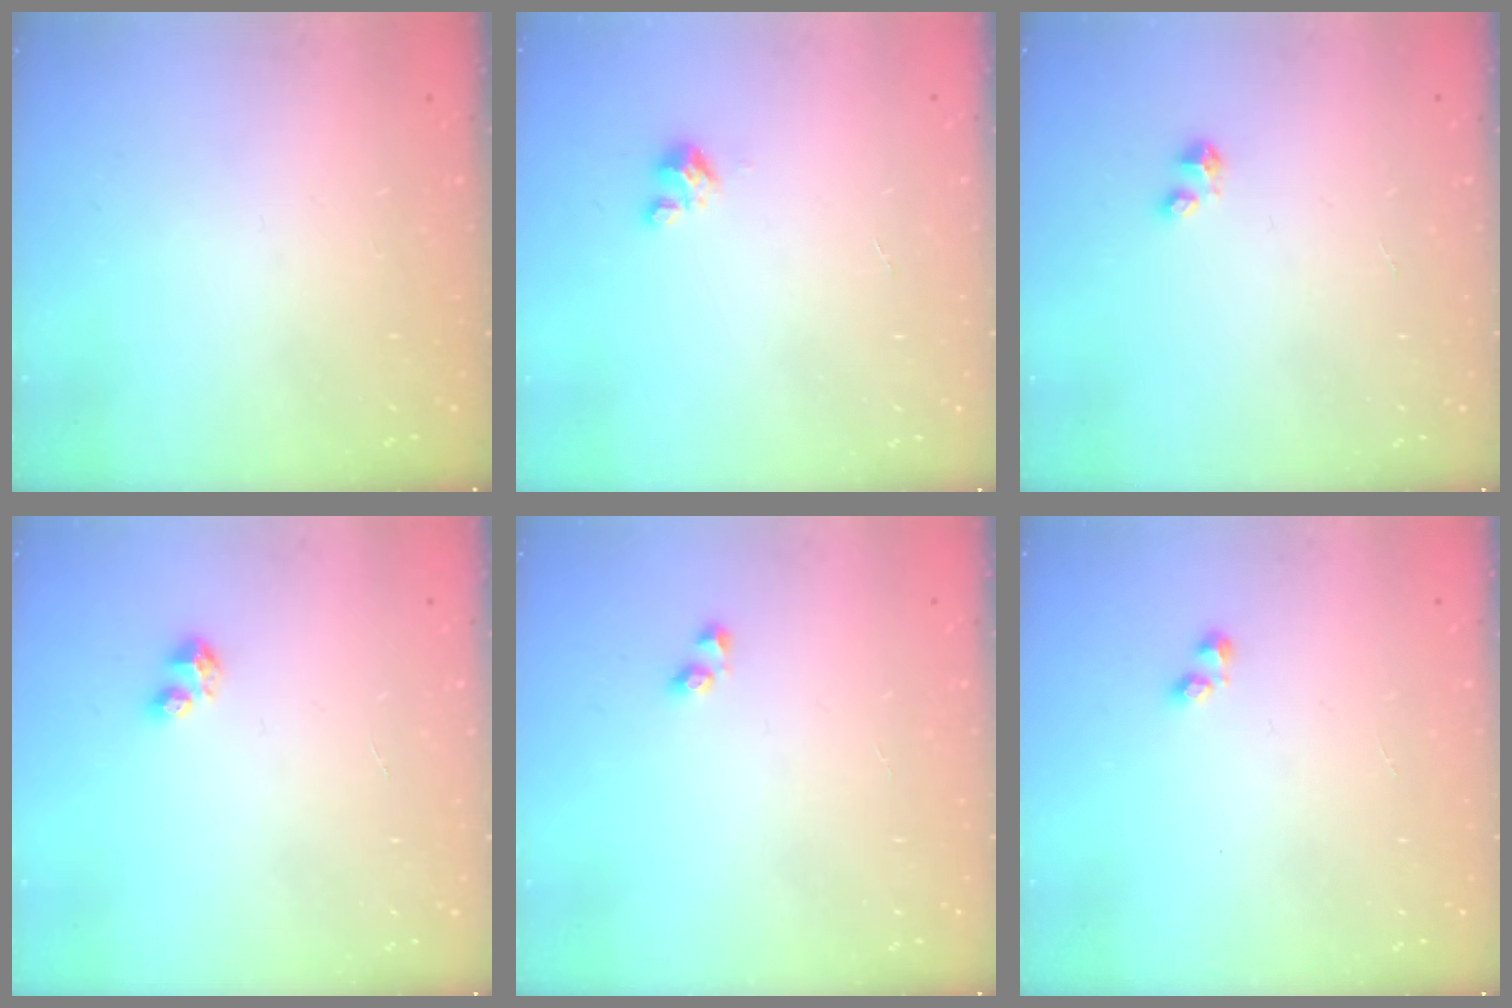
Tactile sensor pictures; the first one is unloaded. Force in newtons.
{"total": 2.9, "press": 2.9, "slide": 0.3}
{"total": 2.4, "press": 2.4, "slide": 0.1}
{"total": 3.4, "press": 3.4, "slide": 0.2}
{"total": 2.0, "press": 1.7, "slide": 1.0}
{"total": 1.4, "press": 1.4, "slide": 0.5}